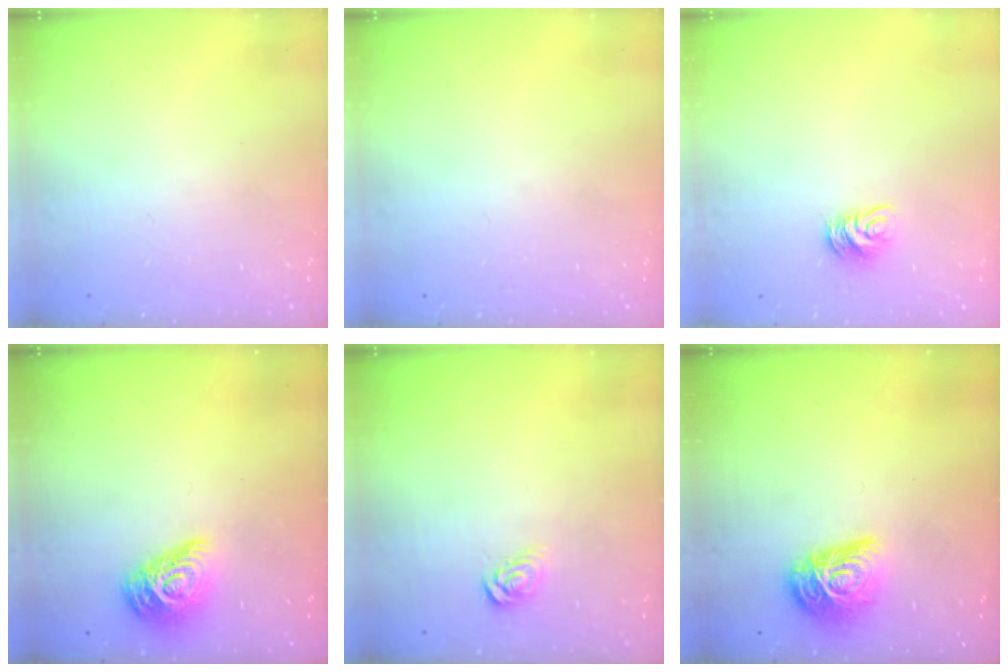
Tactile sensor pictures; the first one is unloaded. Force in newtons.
{"total": 0.0}
{"total": 7.5, "press": 7.5, "slide": 0.5}
{"total": 12.2, "press": 12.2, "slide": 0.5}
{"total": 3.5, "press": 3.5, "slide": 0.2}
{"total": 12.6, "press": 12.6, "slide": 0.5}